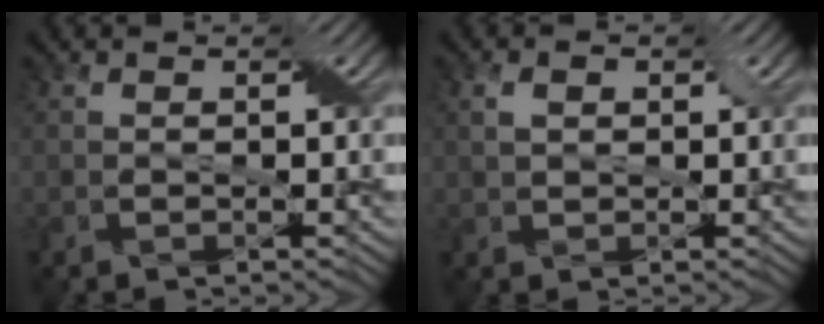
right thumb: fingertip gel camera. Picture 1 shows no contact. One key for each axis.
{"total": 2.3, "fx": 0.8, "fy": 1.5, "fz": 1.5, "tx": -0.034, "ty": 0.002, "tz": 0.015}